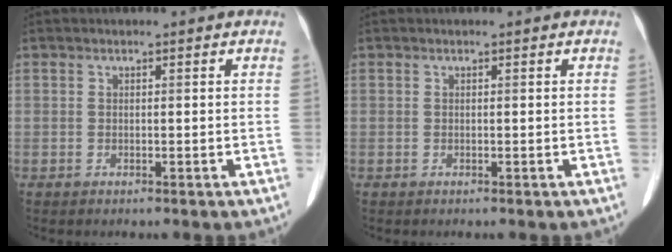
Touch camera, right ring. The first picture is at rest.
{"total": 0.0}